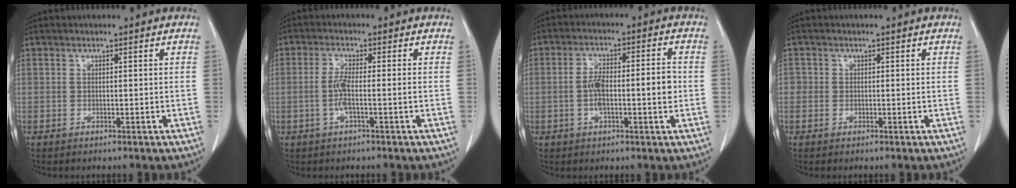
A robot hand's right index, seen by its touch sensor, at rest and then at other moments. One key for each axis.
{"total": 3.4, "fx": -0.9, "fy": 0.1, "fz": 3.3, "tx": -0.070, "ty": 0.001, "tz": -0.018}
{"total": 7.8, "fx": -0.9, "fy": 2.0, "fz": 7.5, "tx": -0.137, "ty": 0.018, "tz": -0.015}
{"total": 1.2, "fx": -0.1, "fy": 1.2, "fz": 0.2, "tx": 0.008, "ty": 0.005, "tz": -0.004}